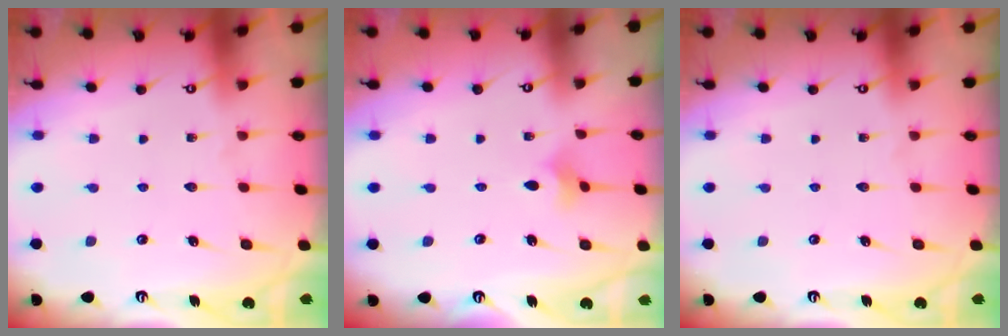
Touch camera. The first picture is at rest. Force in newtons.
{"total": 2.1, "press": 2.0, "slide": 0.5}
{"total": 0.0}